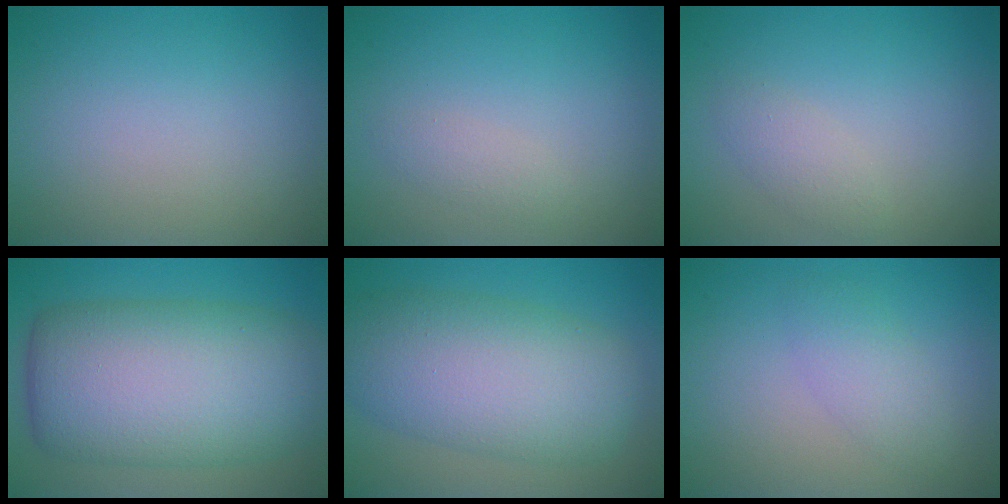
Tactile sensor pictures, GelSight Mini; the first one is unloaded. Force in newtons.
{"total": 1.2, "press": 1.2, "slide": 0.0}
{"total": 1.5, "press": 1.5, "slide": 0.0}
{"total": 13.3, "press": 13.3, "slide": 0.3}
{"total": 9.9, "press": 9.9, "slide": 0.4}
{"total": 2.3, "press": 2.3, "slide": 0.0}